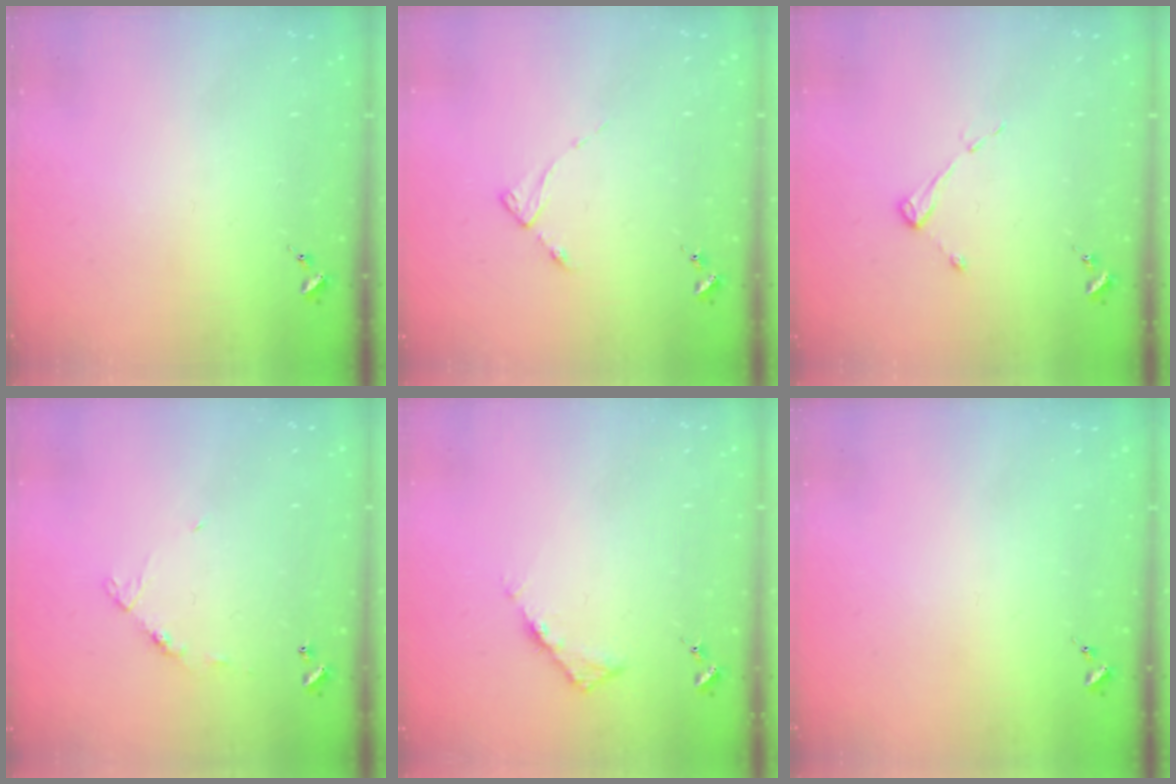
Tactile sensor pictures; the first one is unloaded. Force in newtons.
{"total": 2.7, "press": 2.7, "slide": 0.4}
{"total": 4.3, "press": 4.3, "slide": 0.5}
{"total": 6.2, "press": 6.2, "slide": 0.4}
{"total": 4.5, "press": 4.5, "slide": 0.4}
{"total": 0.0}